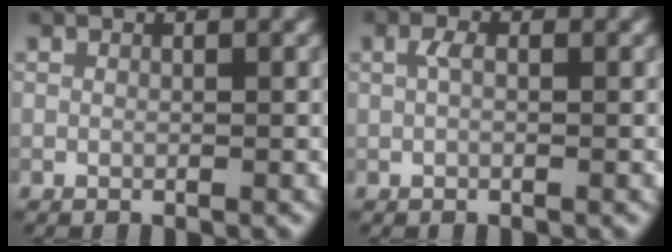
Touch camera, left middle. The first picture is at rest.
{"total": 1.1, "force": [0.2, 0.5, 1.0], "torque": [-0.023, 0.002, 0.002]}